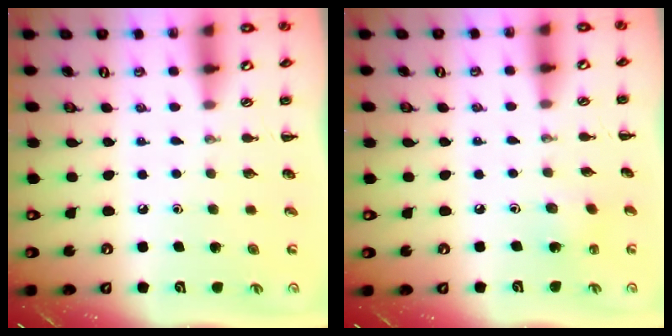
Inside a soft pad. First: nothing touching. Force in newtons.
{"total": 2.4, "press": 2.2, "slide": 0.7}